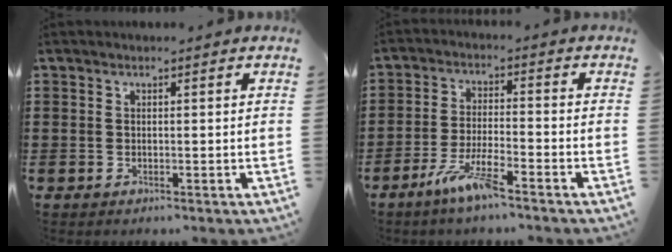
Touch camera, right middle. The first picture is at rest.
{"total": 6.5, "force": [-4.5, 0.7, 4.7], "torque": [-0.100, -0.007, -0.084]}